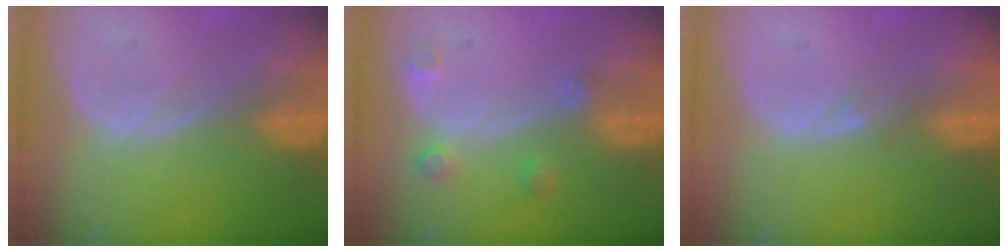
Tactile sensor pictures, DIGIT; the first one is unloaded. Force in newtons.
{"total": 2.6, "press": 2.6, "slide": 0.4}
{"total": 0.9, "press": 0.7, "slide": 0.6}